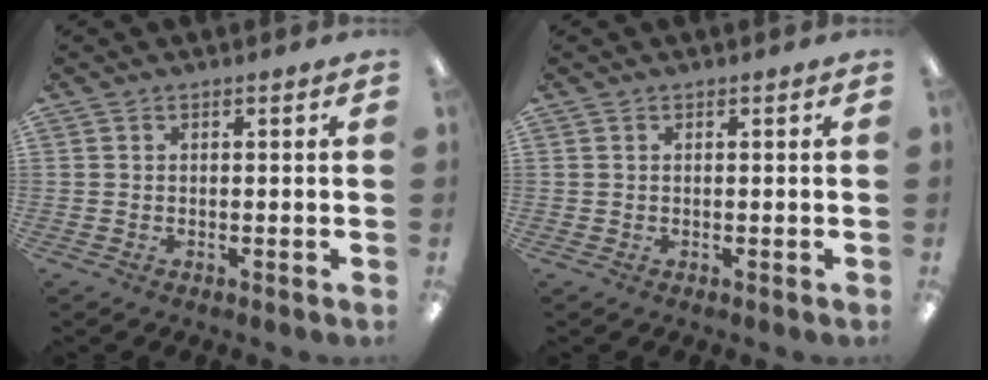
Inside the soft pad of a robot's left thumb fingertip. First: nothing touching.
{"total": 0.0}